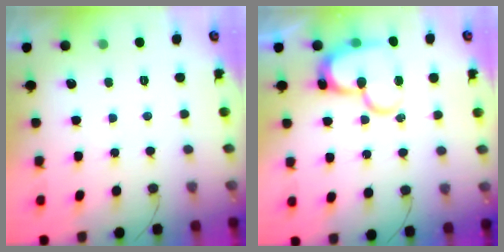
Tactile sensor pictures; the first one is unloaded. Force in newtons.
{"total": 18.2, "press": 18.2, "slide": 1.5}